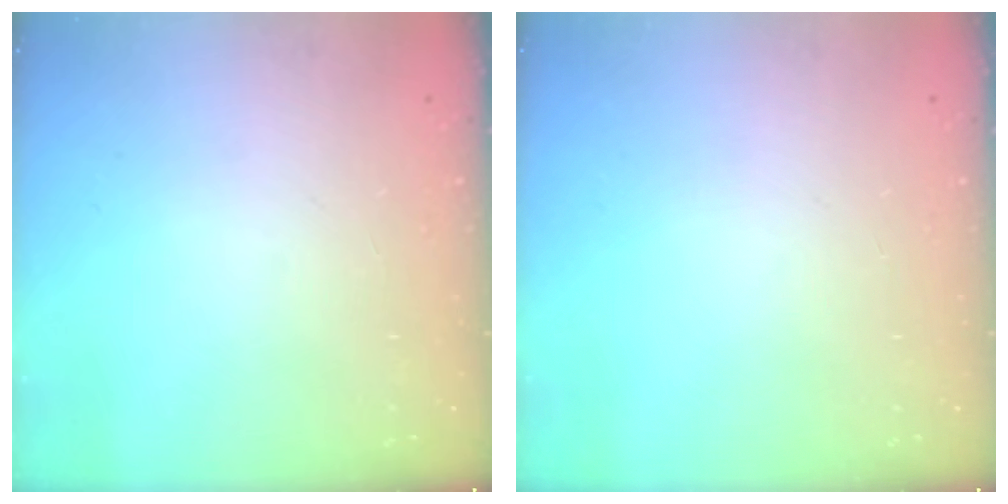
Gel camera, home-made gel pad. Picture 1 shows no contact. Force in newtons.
{"total": 0.0}